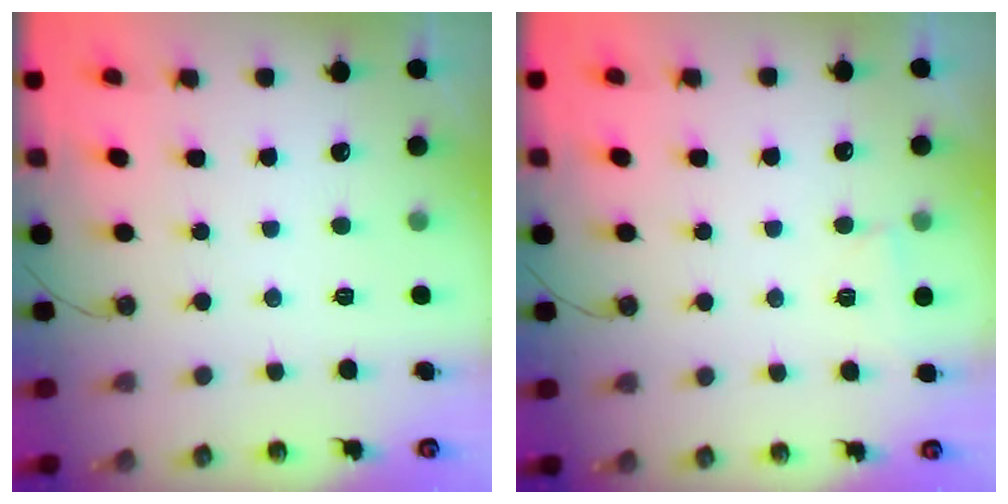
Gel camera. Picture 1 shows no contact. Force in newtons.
{"total": 2.1, "press": 2.1, "slide": 0.4}